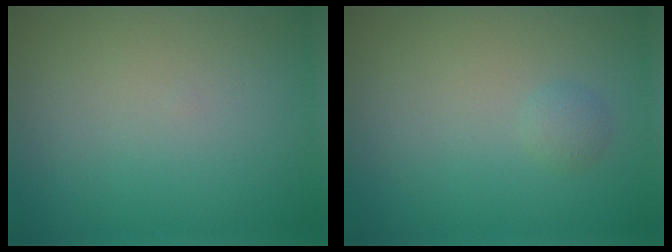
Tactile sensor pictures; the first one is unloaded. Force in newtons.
{"total": 0.8, "press": 0.8, "slide": 0.0}